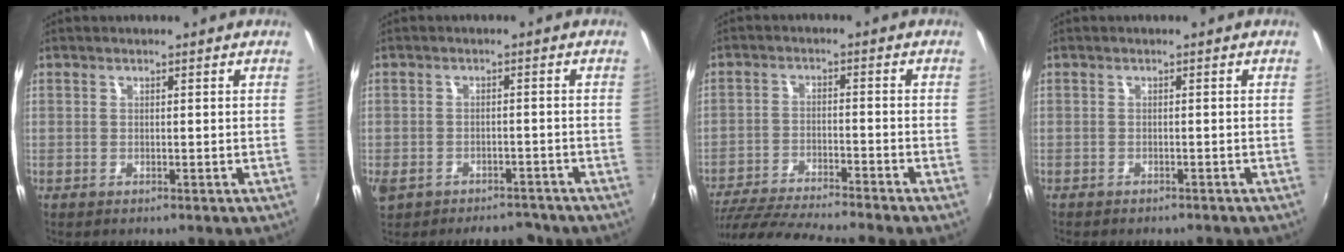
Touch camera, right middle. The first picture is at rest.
{"total": 9.2, "force": [-6.7, 5.0, 3.9], "torque": [-0.106, -0.011, -0.094]}
{"total": 14.9, "force": [-13.3, -0.5, 6.6], "torque": [-0.139, -0.023, -0.221]}
{"total": 2.5, "force": [-2.3, 0.7, 0.9], "torque": [-0.021, -0.011, -0.031]}